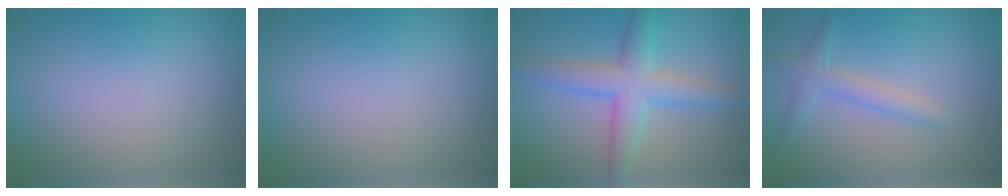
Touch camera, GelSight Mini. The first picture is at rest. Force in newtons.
{"total": 0.0}
{"total": 4.5, "press": 4.5, "slide": 0.2}
{"total": 2.2, "press": 2.2, "slide": 0.1}